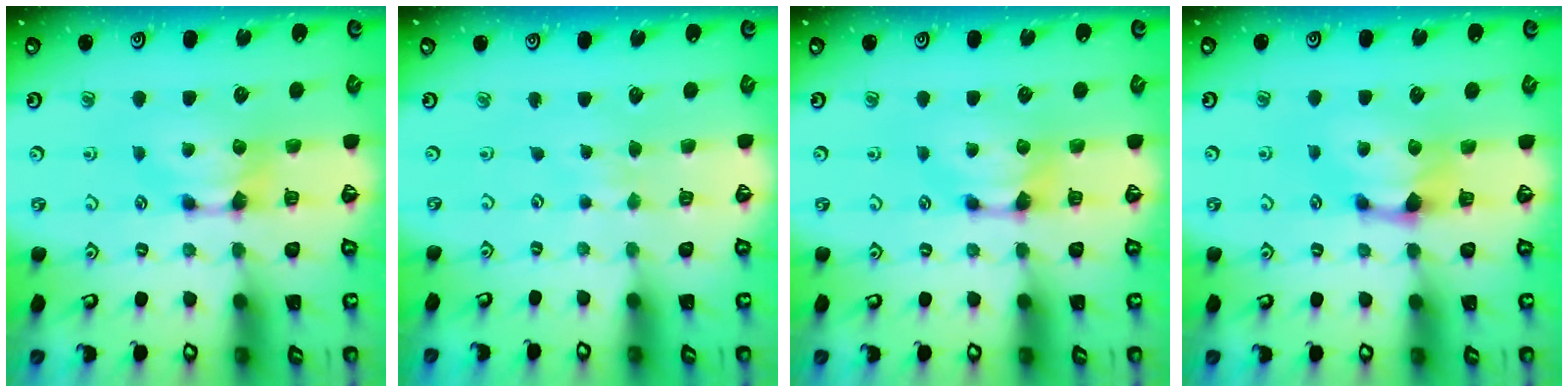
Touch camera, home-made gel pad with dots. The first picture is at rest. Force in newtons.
{"total": 3.6, "press": 3.6, "slide": 0.5}
{"total": 1.2, "press": 0.9, "slide": 0.9}
{"total": 1.1, "press": 0.4, "slide": 1.0}